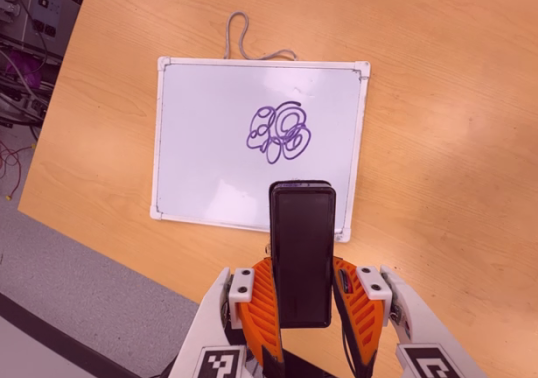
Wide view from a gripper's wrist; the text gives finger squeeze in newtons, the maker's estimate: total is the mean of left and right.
{"total": 4.7, "left": 3.4, "right": 6.0}